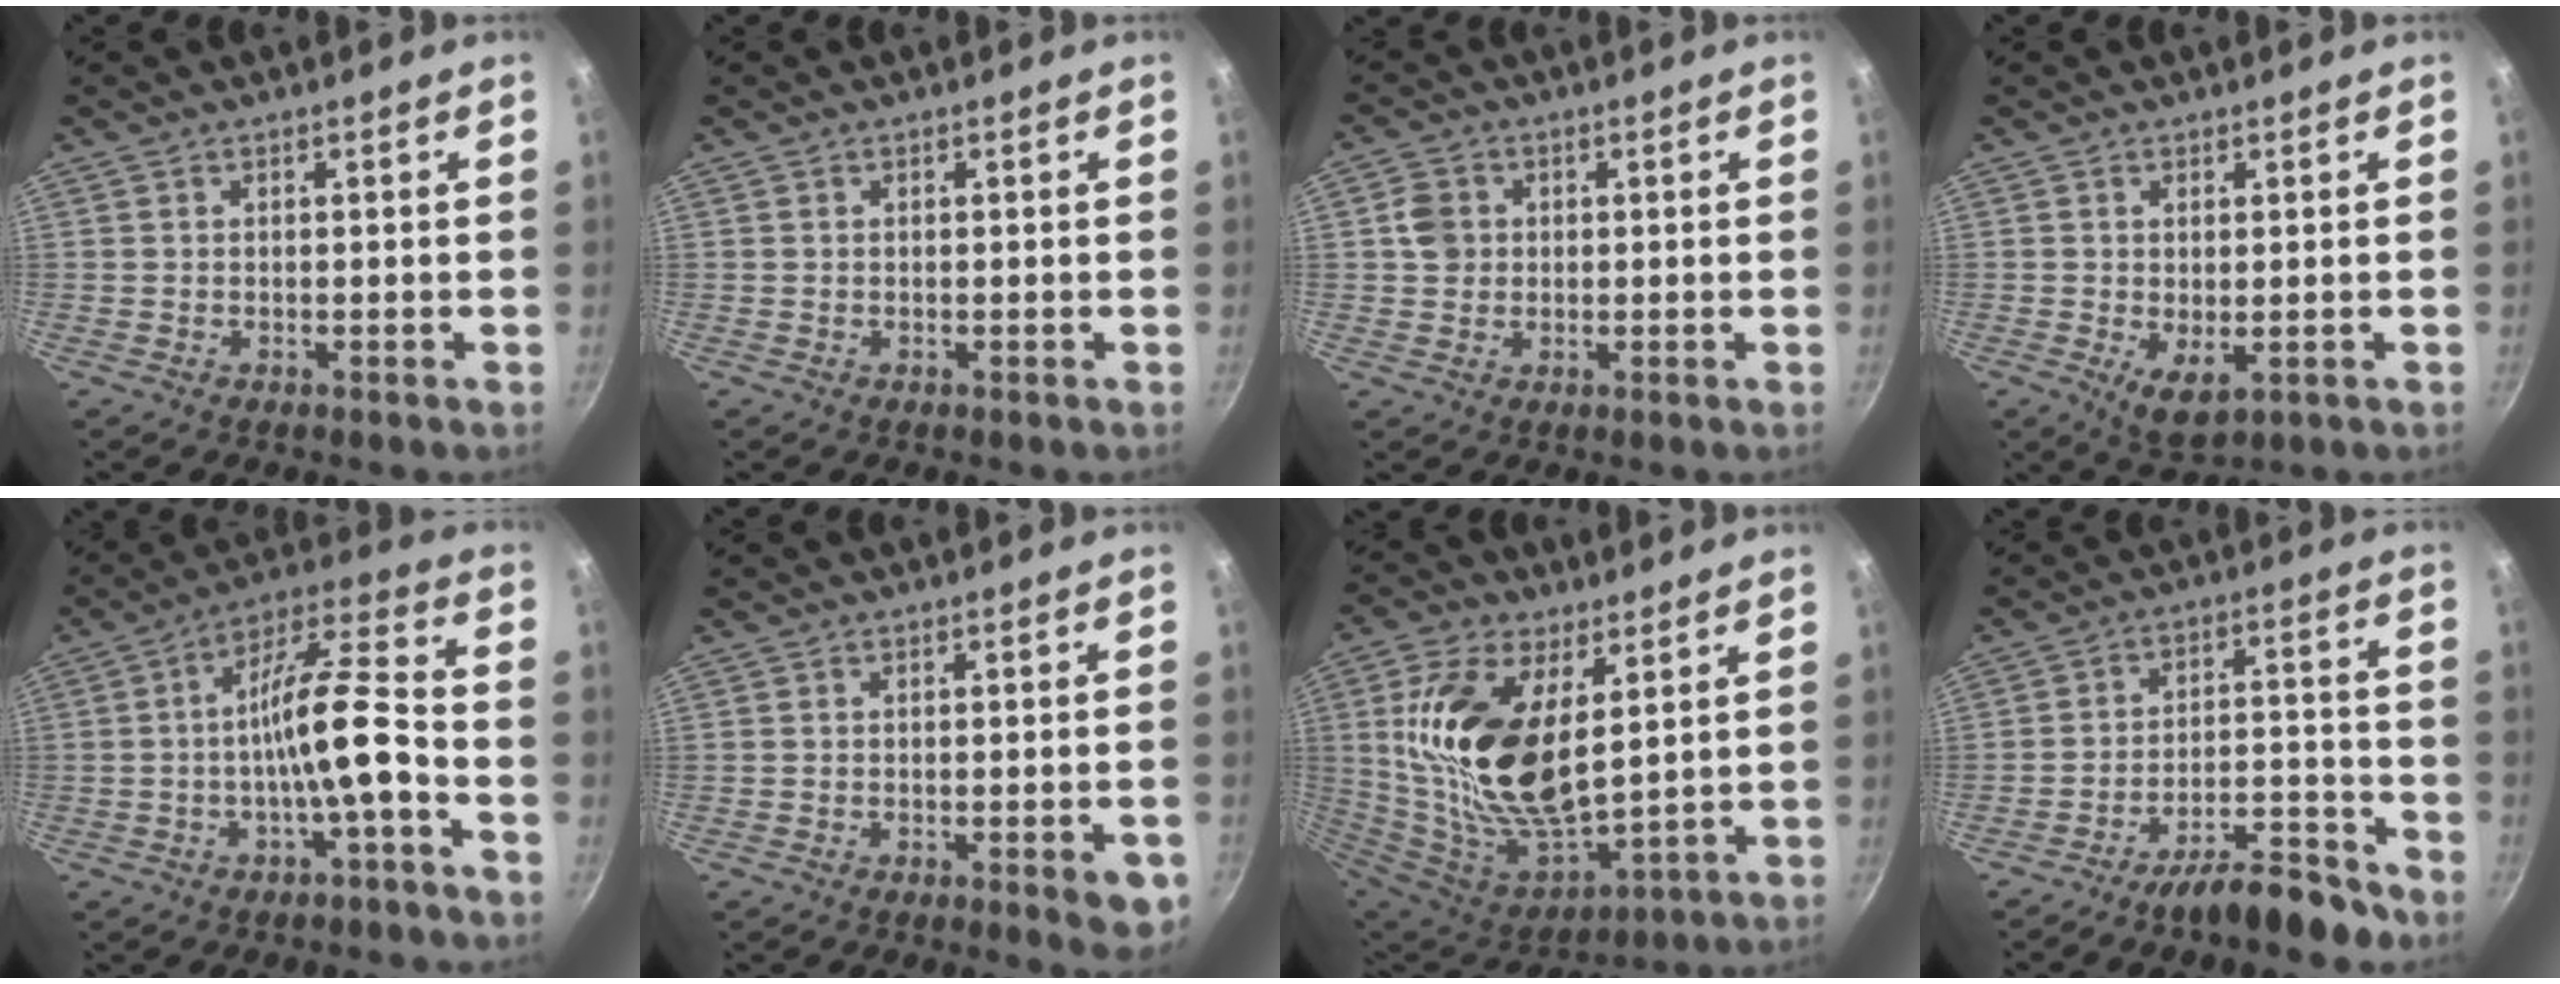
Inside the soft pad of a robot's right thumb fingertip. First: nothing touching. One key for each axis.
{"total": 0.0}
{"total": 4.5, "fx": 0.7, "fy": 4.0, "fz": 1.8, "tx": -0.015, "ty": 0.006, "tz": 0.006}
{"total": 5.1, "fx": -0.8, "fy": 2.4, "fz": 4.5, "tx": -0.072, "ty": -0.020, "tz": -0.003}
{"total": 12.4, "fx": -4.3, "fy": 3.0, "fz": 11.3, "tx": -0.195, "ty": 0.050, "tz": -0.075}
{"total": 5.4, "fx": -2.3, "fy": 1.5, "fz": 4.6, "tx": -0.046, "ty": 0.006, "tz": -0.026}
{"total": 22.0, "fx": 5.5, "fy": 11.1, "fz": 18.2, "tx": -0.345, "ty": -0.038, "tz": 0.115}
{"total": 11.1, "fx": -8.7, "fy": 3.3, "fz": 6.0, "tx": -0.072, "ty": 0.089, "tz": -0.133}